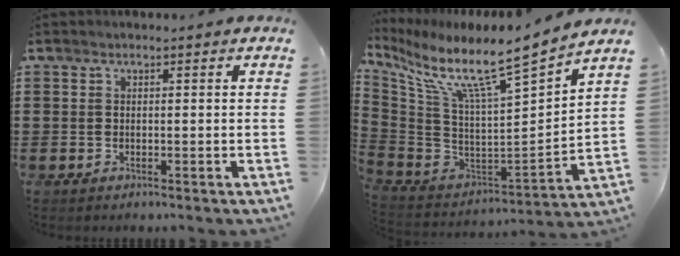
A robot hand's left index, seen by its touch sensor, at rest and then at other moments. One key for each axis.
{"total": 9.6, "fx": 7.2, "fy": 0.7, "fz": 6.3, "tx": -0.141, "ty": -0.066, "tz": 0.111}